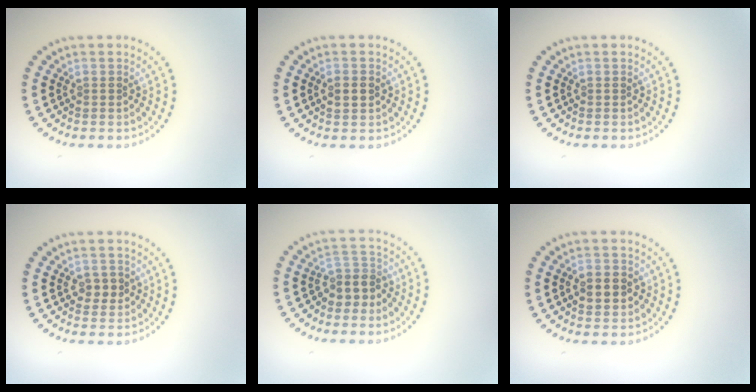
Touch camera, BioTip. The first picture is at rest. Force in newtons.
{"total": 2.0, "press": 2.0, "slide": 0.2}
{"total": 0.0}
{"total": 1.8, "press": 1.8, "slide": 0.3}
{"total": 2.7, "press": 2.2, "slide": 1.5}
{"total": 2.8, "press": 2.8, "slide": 0.4}